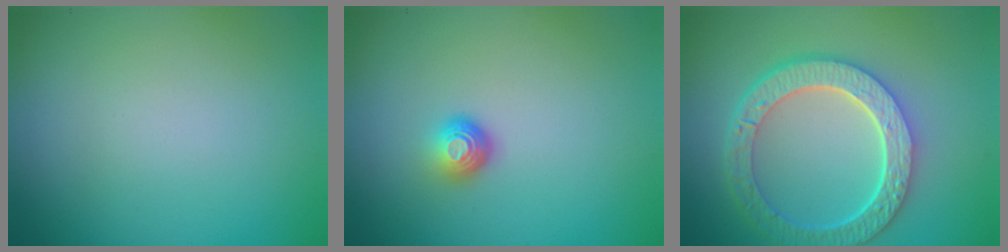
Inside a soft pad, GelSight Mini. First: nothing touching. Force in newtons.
{"total": 1.8, "press": 1.1, "slide": 1.4}
{"total": 6.3, "press": 4.9, "slide": 4.0}